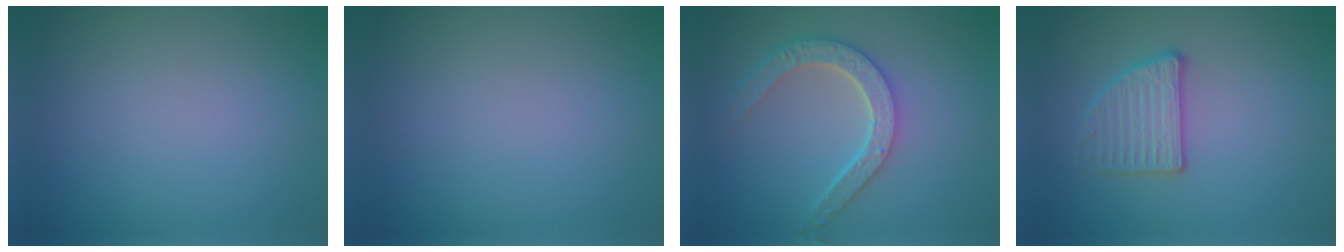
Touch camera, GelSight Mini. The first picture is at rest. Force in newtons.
{"total": 0.0}
{"total": 4.6, "press": 3.6, "slide": 2.8}
{"total": 2.8, "press": 2.7, "slide": 0.6}